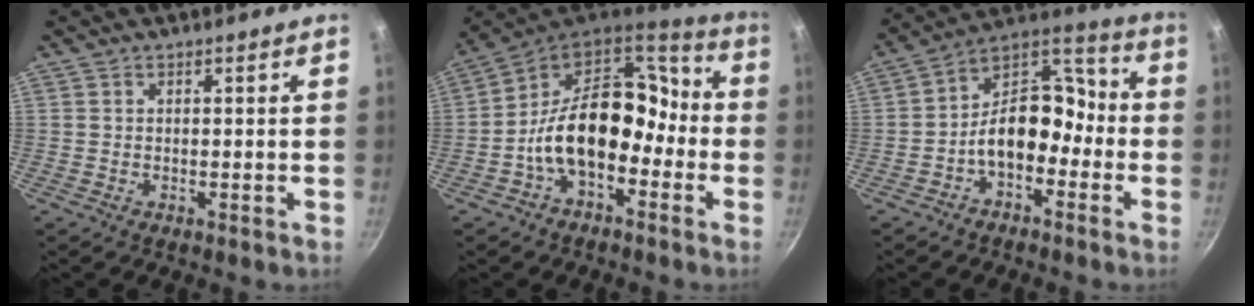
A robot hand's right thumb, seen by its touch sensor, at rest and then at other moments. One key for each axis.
{"total": 17.8, "fx": -4.8, "fy": 11.6, "fz": 12.6, "tx": -0.161, "ty": 0.072, "tz": -0.099}
{"total": 13.0, "fx": -4.1, "fy": 8.6, "fz": 8.9, "tx": -0.099, "ty": 0.073, "tz": -0.084}